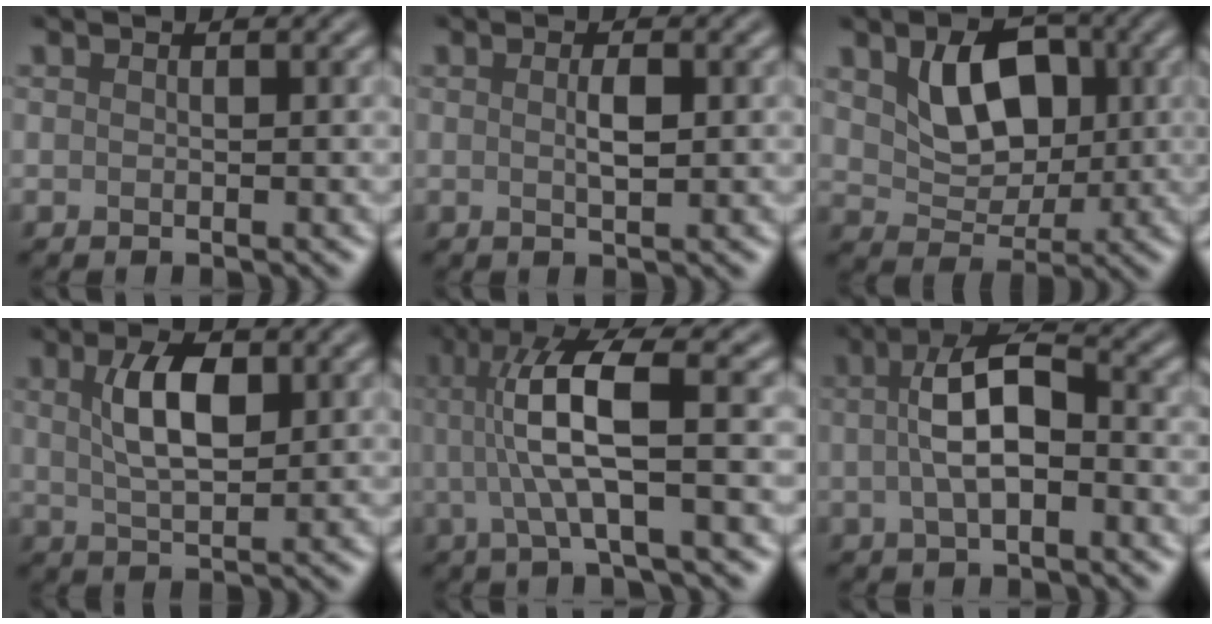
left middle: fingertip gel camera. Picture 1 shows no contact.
{"total": 1.6, "force": [0.2, 0.4, 1.5], "torque": [-0.029, 0.001, 0.002]}
{"total": 6.3, "force": [1.5, 4.3, 4.4], "torque": [-0.087, -0.006, 0.021]}
{"total": 4.9, "force": [1.4, 2.2, 4.2], "torque": [-0.084, 0.005, 0.025]}
{"total": 7.3, "force": [0.8, 1.5, 7.1], "torque": [-0.132, 0.012, 0.013]}
{"total": 5.5, "force": [-0.1, 2.4, 4.9], "torque": [-0.093, 0.010, -0.007]}